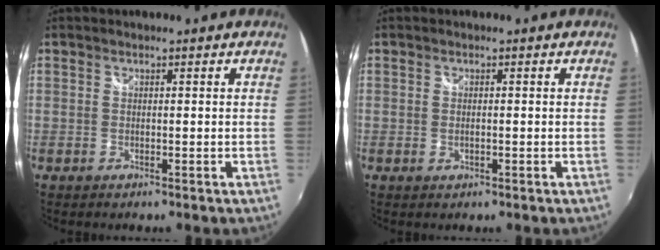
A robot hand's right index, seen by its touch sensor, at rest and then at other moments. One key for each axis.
{"total": 0.8, "fx": -0.2, "fy": 0.6, "fz": 0.6, "tx": -0.013, "ty": -0.002, "tz": -0.003}